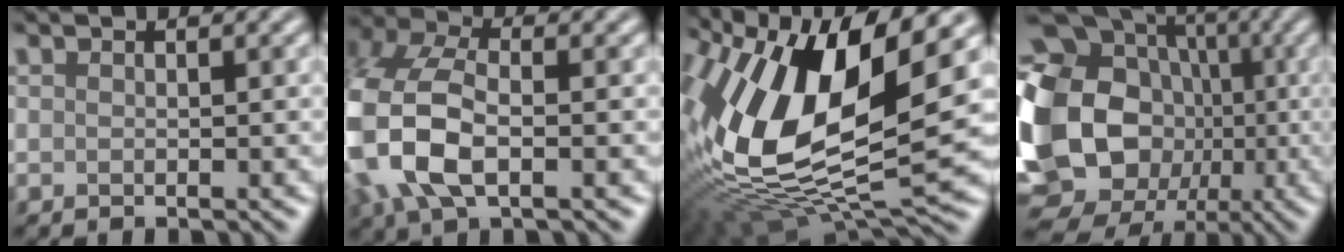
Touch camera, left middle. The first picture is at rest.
{"total": 10.6, "force": [-2.7, 6.2, 8.2], "torque": [-0.222, -0.008, -0.057]}
{"total": 15.7, "force": [2.6, 7.7, 13.5], "torque": [-0.276, -0.010, 0.037]}
{"total": 21.6, "force": [-2.0, 18.5, 10.9], "torque": [-0.211, -0.003, -0.078]}